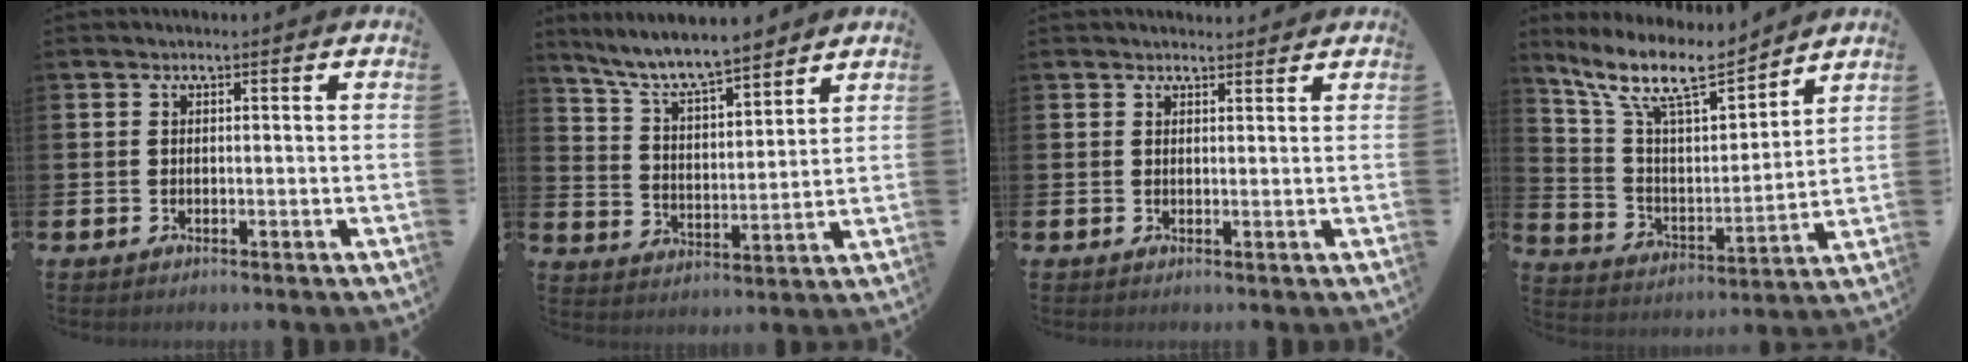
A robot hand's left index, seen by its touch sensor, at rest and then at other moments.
{"total": 7.9, "force": [7.3, 1.1, 2.8], "torque": [-0.089, -0.044, 0.130]}
{"total": 1.6, "force": [1.5, 0.3, 0.0], "torque": [0.006, -0.007, 0.026]}
{"total": 11.7, "force": [9.8, 2.8, 5.7], "torque": [-0.144, -0.053, 0.173]}